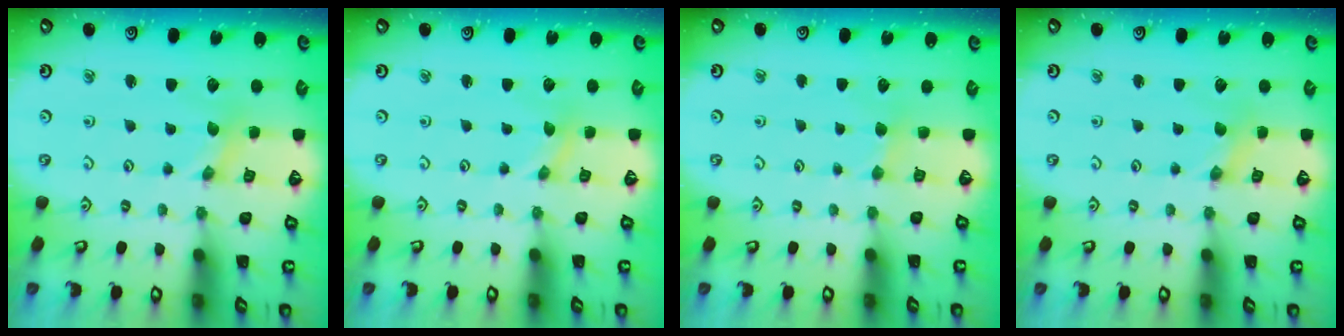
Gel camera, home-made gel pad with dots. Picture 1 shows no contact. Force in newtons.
{"total": 0.0}
{"total": 2.8, "press": 2.7, "slide": 0.4}
{"total": 0.0}